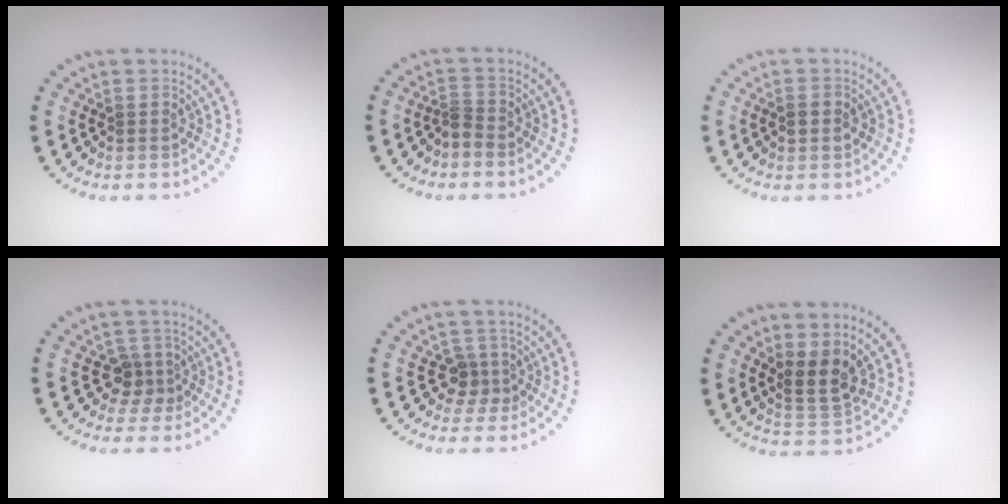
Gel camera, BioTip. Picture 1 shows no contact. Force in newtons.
{"total": 1.2, "press": 0.7, "slide": 1.0}
{"total": 1.4, "press": 1.4, "slide": 0.2}
{"total": 2.2, "press": 1.8, "slide": 1.4}
{"total": 2.3, "press": 1.8, "slide": 1.4}
{"total": 3.1, "press": 2.6, "slide": 1.8}